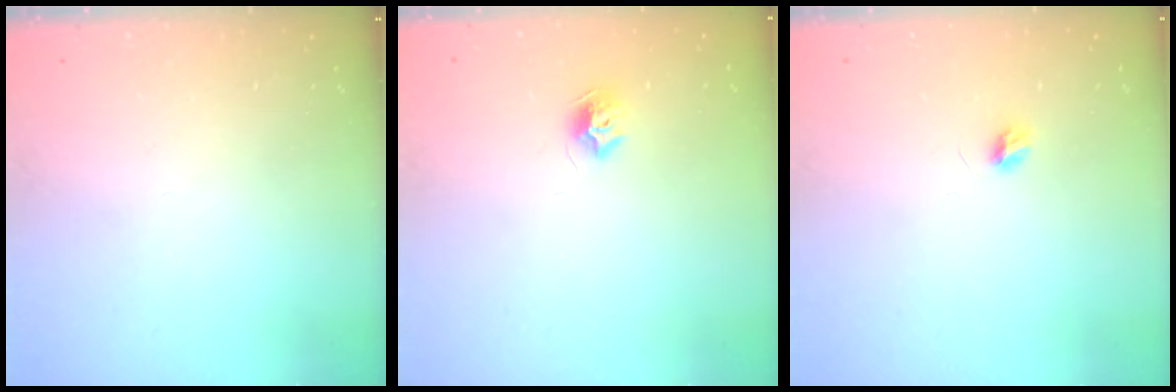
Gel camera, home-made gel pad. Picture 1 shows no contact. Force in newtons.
{"total": 8.2, "press": 8.1, "slide": 0.5}
{"total": 4.0, "press": 4.0, "slide": 0.4}